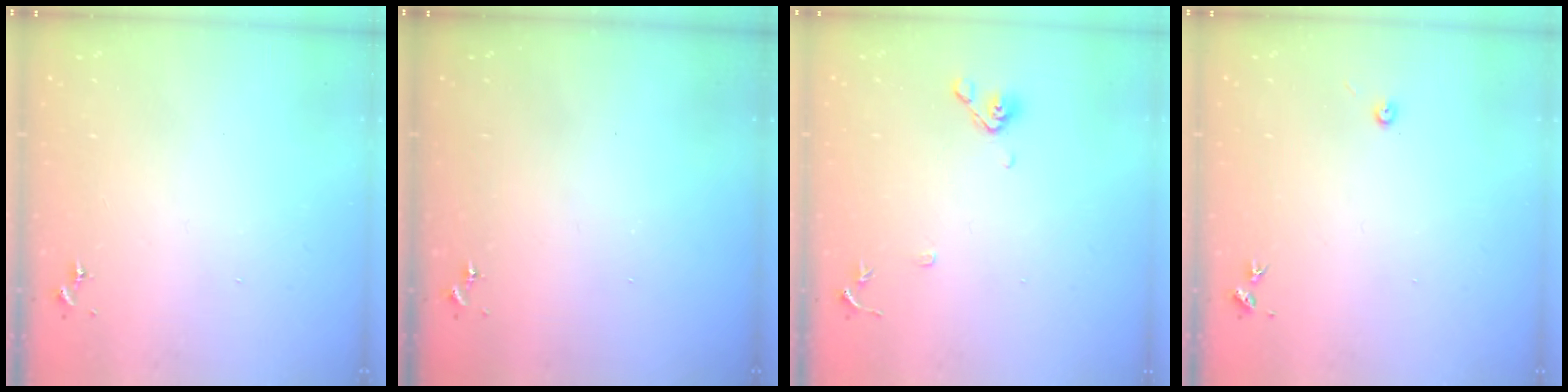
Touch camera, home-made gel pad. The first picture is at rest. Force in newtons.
{"total": 0.0}
{"total": 8.9, "press": 8.7, "slide": 1.9}
{"total": 3.5, "press": 3.5, "slide": 0.3}